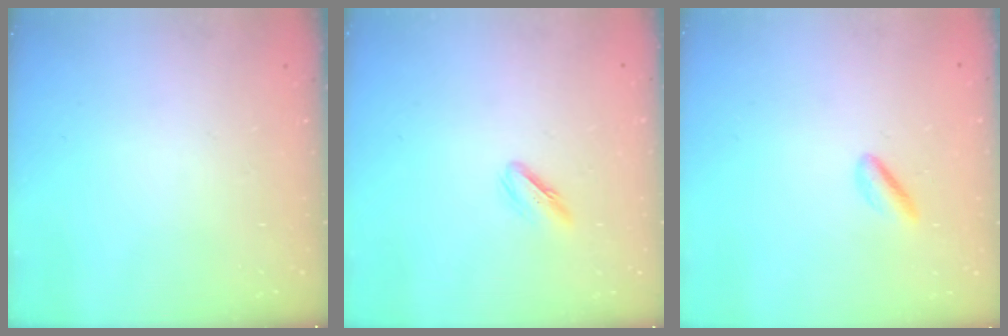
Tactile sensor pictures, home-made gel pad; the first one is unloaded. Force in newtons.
{"total": 4.6, "press": 4.2, "slide": 1.6}
{"total": 1.8, "press": 1.5, "slide": 0.9}